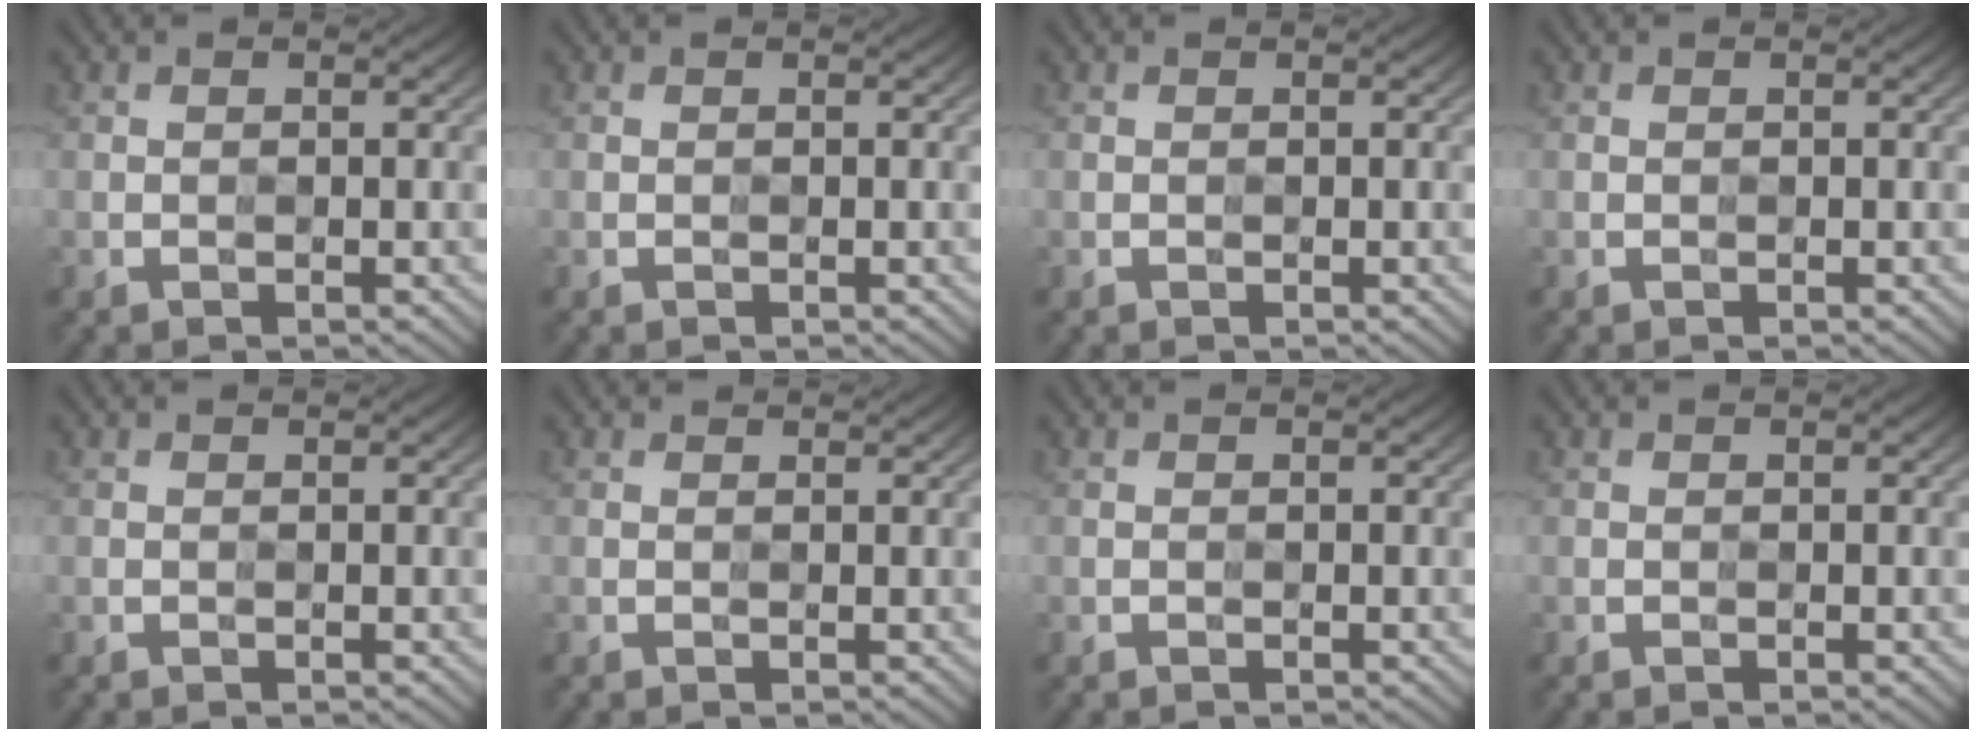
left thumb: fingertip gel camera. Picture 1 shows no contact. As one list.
[{"total": 0.0}, {"total": 0.0}, {"total": 0.0}, {"total": 0.0}, {"total": 0.7, "force": [0.7, 0.1, 0.1], "torque": [-0.005, -0.004, 0.009]}, {"total": 0.0}, {"total": 0.0}]